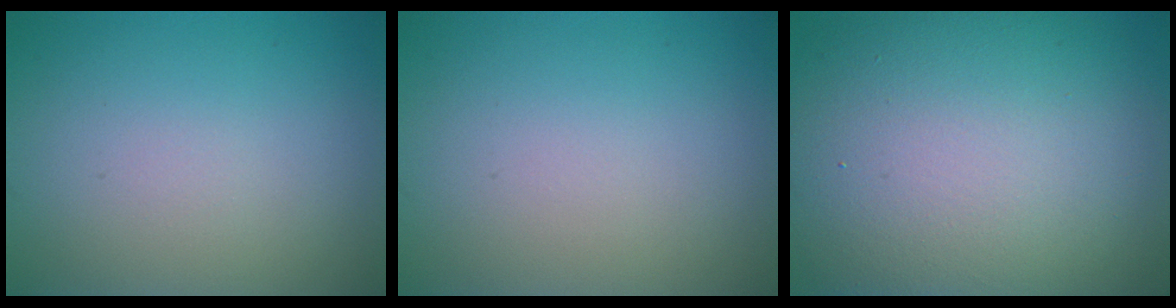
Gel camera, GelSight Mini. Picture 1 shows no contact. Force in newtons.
{"total": 0.0}
{"total": 16.9, "press": 16.8, "slide": 1.0}